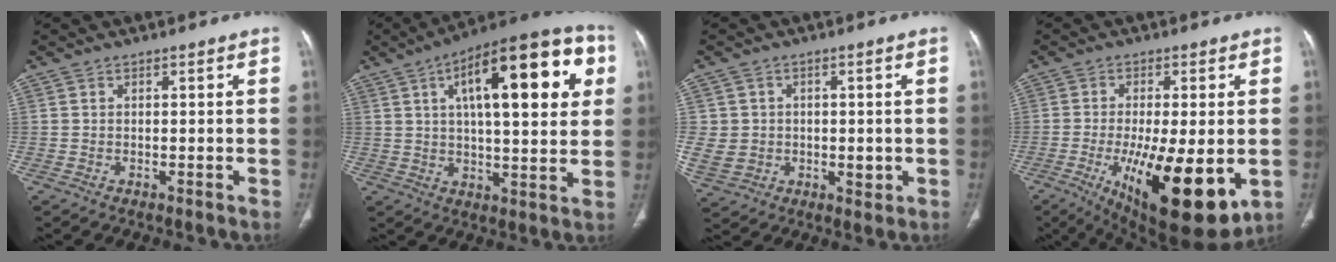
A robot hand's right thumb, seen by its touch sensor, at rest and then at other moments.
{"total": 24.2, "force": [7.6, 8.8, 21.2], "torque": [-0.283, 0.016, 0.103]}
{"total": 8.7, "force": [-0.4, 7.6, 4.1], "torque": [-0.057, 0.004, 0.009]}
{"total": 19.6, "force": [-5.2, 6.5, 17.8], "torque": [-0.264, -0.028, -0.059]}